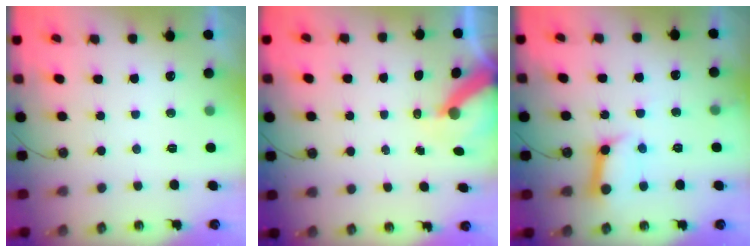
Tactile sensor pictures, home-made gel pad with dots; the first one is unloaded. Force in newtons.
{"total": 7.1, "press": 7.1, "slide": 0.9}
{"total": 11.1, "press": 11.0, "slide": 1.2}